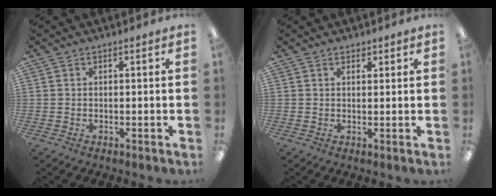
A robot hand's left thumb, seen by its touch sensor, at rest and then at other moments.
{"total": 1.4, "force": [1.1, 0.7, 0.3], "torque": [0.001, -0.003, 0.019]}